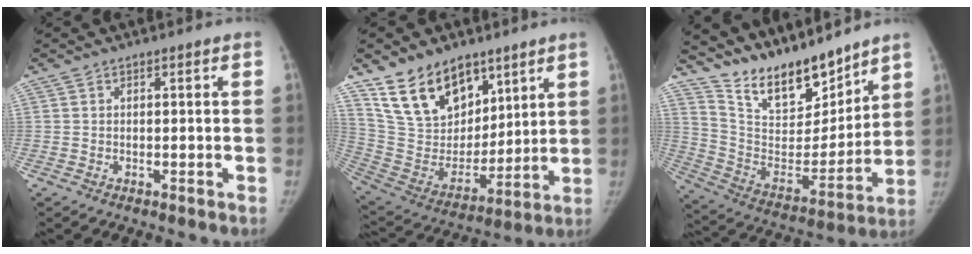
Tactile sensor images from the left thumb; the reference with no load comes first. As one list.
[{"total": 19.1, "force": [12.5, 11.4, 9.0], "torque": [-0.115, -0.063, 0.243]}, {"total": 19.1, "force": [16.3, 6.4, 7.7], "torque": [-0.087, -0.098, 0.293]}]